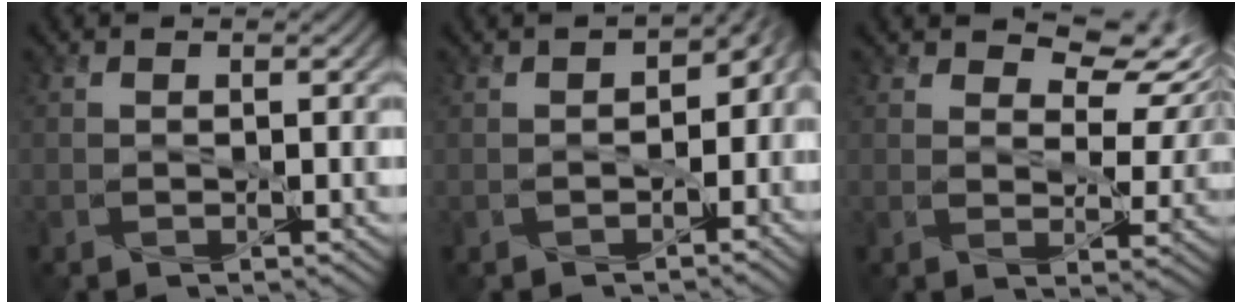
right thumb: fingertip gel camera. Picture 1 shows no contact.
{"total": 5.6, "force": [-1.1, 4.0, 3.8], "torque": [-0.039, -0.009, -0.008]}
{"total": 7.2, "force": [4.1, 3.6, 4.6], "torque": [-0.078, 0.002, 0.069]}